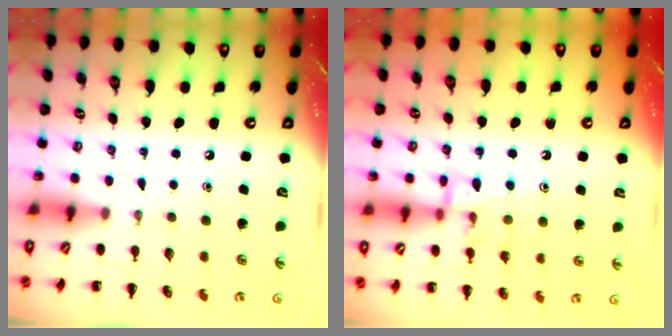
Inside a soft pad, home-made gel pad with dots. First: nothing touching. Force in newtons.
{"total": 12.0, "press": 12.0, "slide": 1.0}